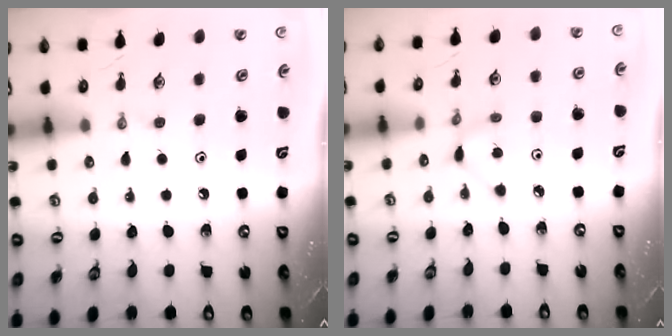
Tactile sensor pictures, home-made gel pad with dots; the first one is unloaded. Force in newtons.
{"total": 1.9, "press": 1.9, "slide": 0.2}